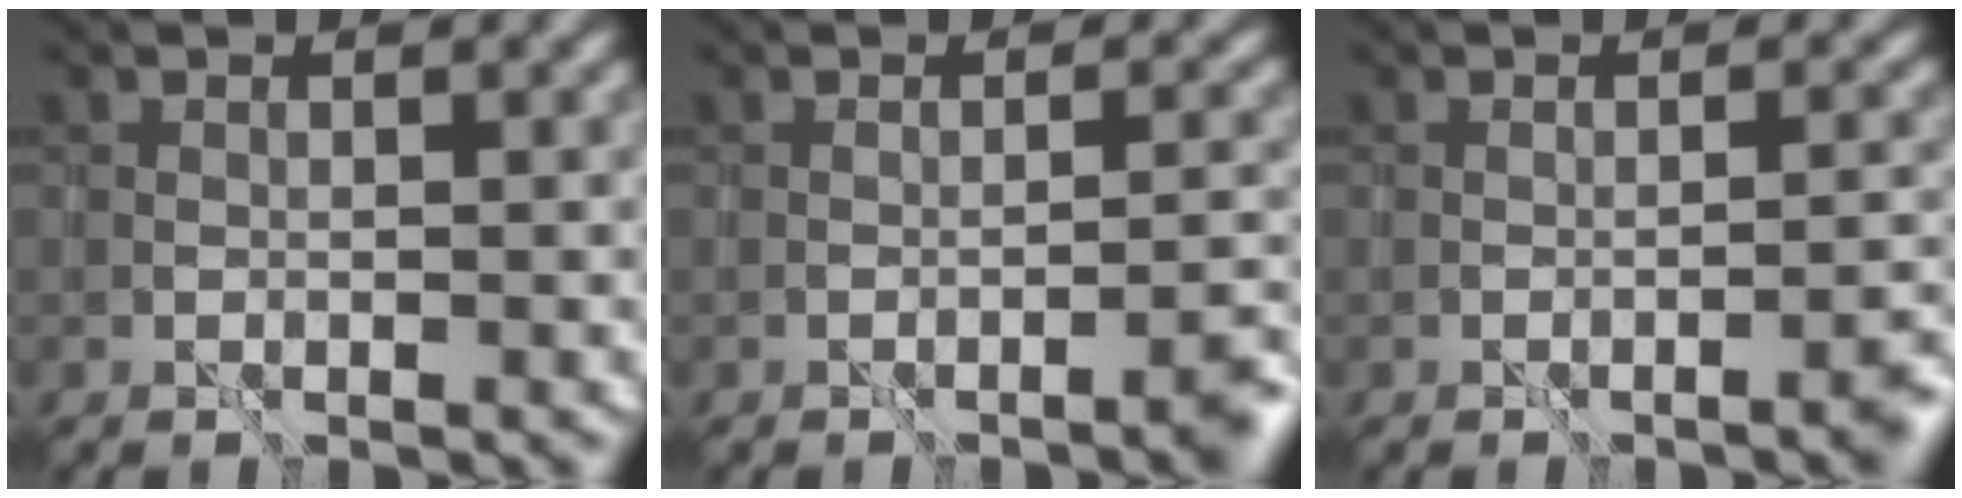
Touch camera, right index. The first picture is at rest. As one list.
[{"total": 2.1, "force": [-1.4, 0.1, 1.5], "torque": [-0.018, 0.006, -0.023]}, {"total": 1.7, "force": [-1.2, 0.0, 1.2], "torque": [-0.016, 0.004, -0.018]}]